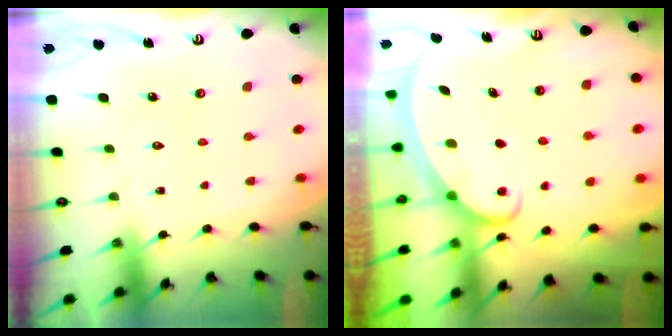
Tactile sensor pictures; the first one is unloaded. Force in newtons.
{"total": 2.2, "press": 2.1, "slide": 0.3}